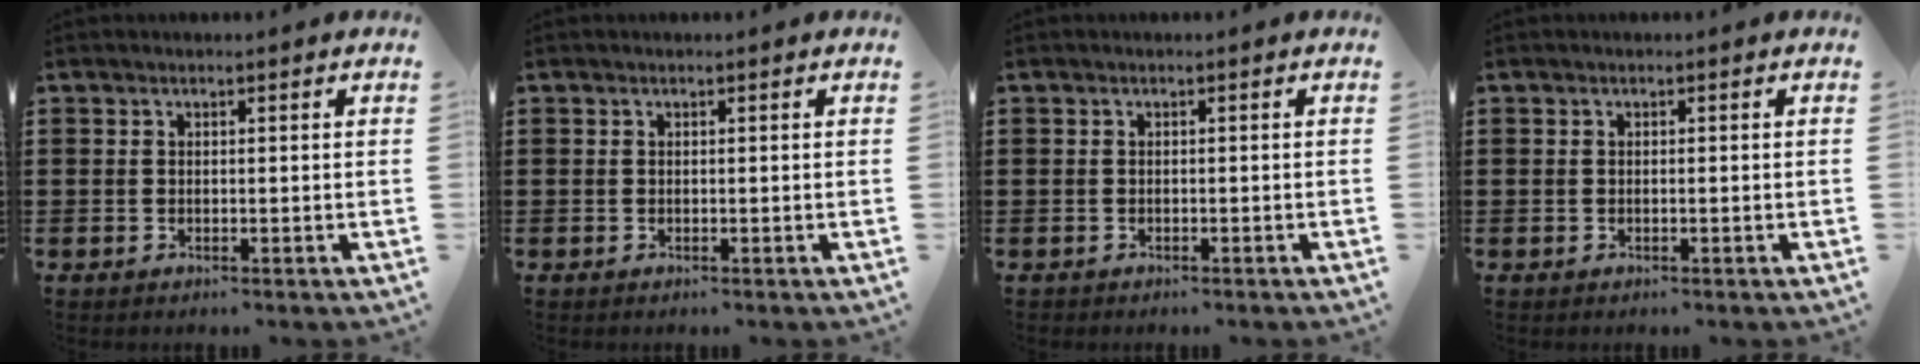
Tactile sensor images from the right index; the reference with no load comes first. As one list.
[{"total": 0.0}, {"total": 0.6, "force": [-0.5, 0.3, -0.1], "torque": [0.001, 0.003, -0.012]}, {"total": 0.0}]